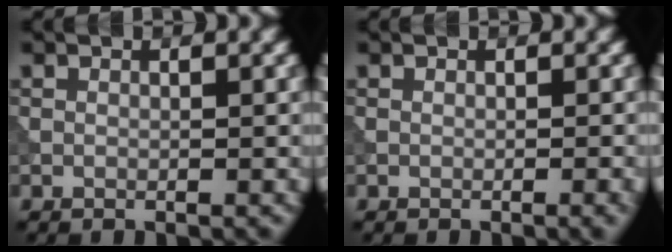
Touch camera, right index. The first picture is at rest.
{"total": 1.0, "force": [-0.3, 0.2, 1.0], "torque": [-0.010, 0.000, -0.006]}